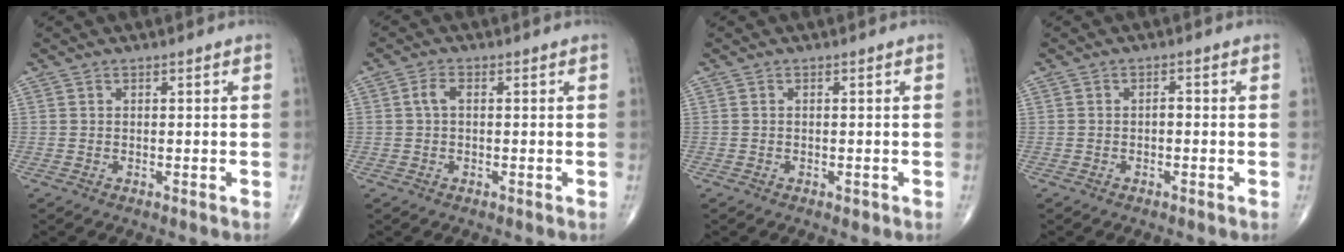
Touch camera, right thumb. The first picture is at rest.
{"total": 2.3, "force": [0.2, 1.3, 1.9], "torque": [-0.038, 0.008, 0.001]}
{"total": 0.8, "force": [-0.4, 0.4, 0.5], "torque": [-0.007, -0.002, -0.005]}
{"total": 1.0, "force": [-0.3, 0.6, 0.8], "torque": [-0.010, 0.004, -0.009]}